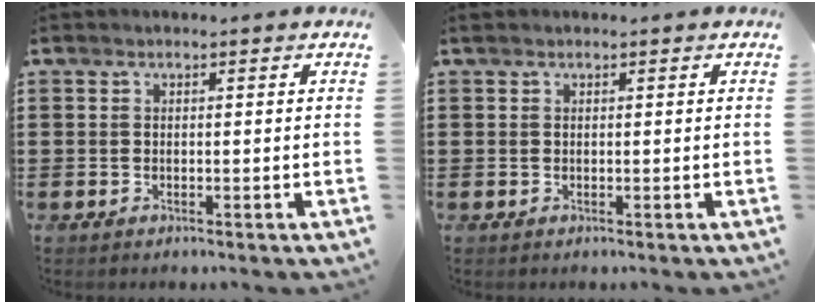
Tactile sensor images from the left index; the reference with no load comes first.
{"total": 0.0}